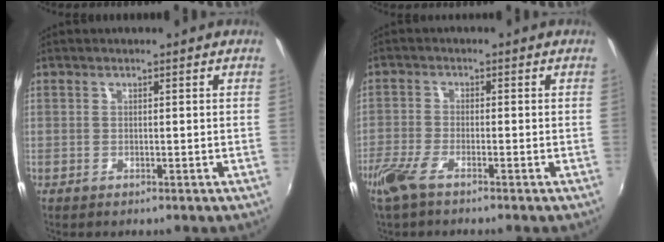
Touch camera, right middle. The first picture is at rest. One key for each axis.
{"total": 6.2, "fx": -4.5, "fy": 1.1, "fz": 4.1, "tx": -0.103, "ty": -0.018, "tz": -0.091}